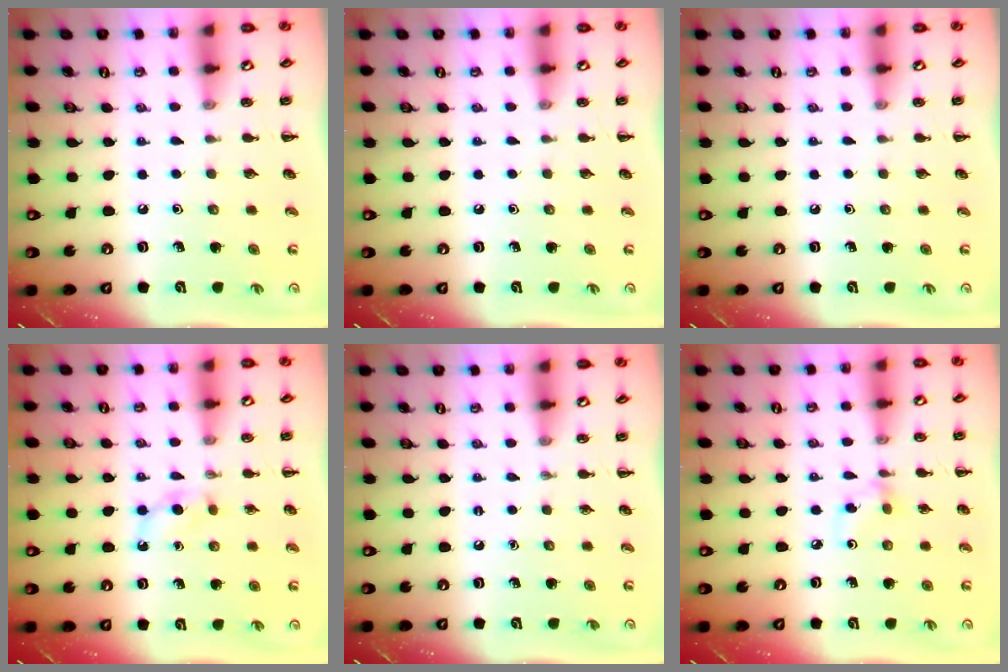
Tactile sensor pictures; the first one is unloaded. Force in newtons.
{"total": 0.0}
{"total": 0.0}
{"total": 3.8, "press": 3.4, "slide": 1.8}
{"total": 0.0}
{"total": 3.3, "press": 3.2, "slide": 0.7}